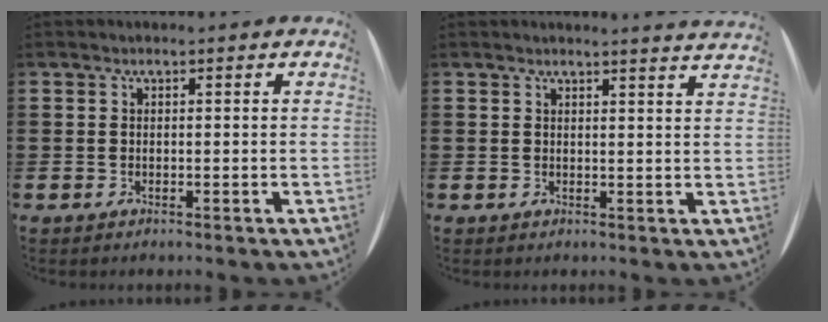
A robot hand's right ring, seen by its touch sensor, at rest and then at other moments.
{"total": 1.8, "force": [1.8, -0.5, 0.1], "torque": [-0.002, -0.010, 0.033]}